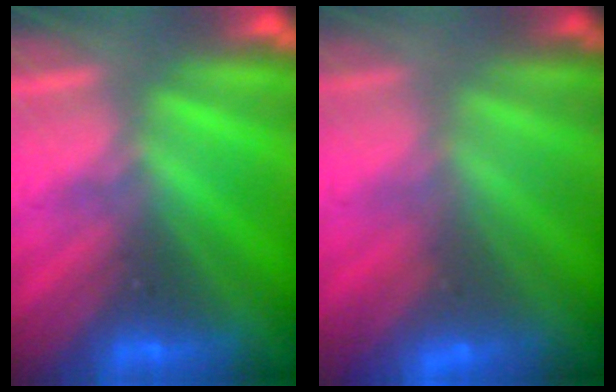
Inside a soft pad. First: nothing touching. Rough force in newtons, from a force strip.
{"total": 2.7}